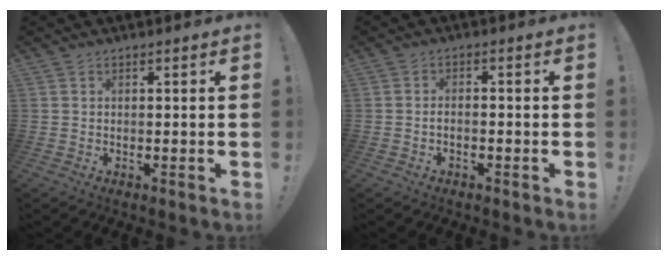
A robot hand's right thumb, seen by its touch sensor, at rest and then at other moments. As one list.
[{"total": 2.0, "force": [-1.3, 0.4, 1.4], "torque": [-0.032, 0.007, -0.022]}]